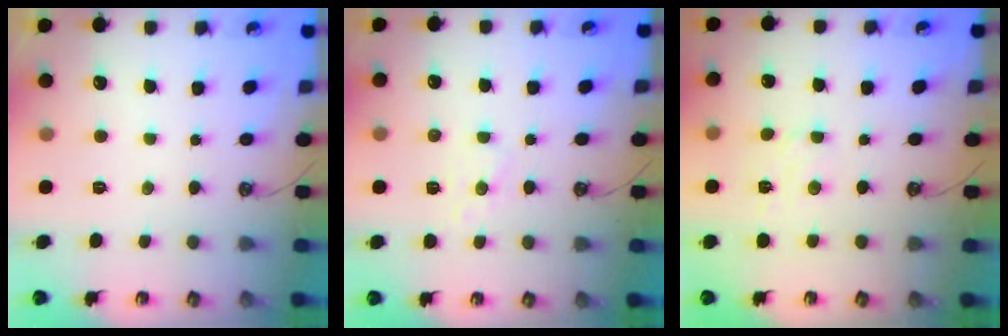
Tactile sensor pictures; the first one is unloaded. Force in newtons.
{"total": 5.7, "press": 5.6, "slide": 0.9}
{"total": 2.6, "press": 2.6, "slide": 0.6}